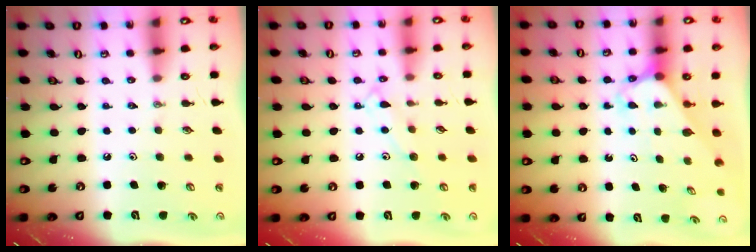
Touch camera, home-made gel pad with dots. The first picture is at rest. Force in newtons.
{"total": 9.0, "press": 8.9, "slide": 0.7}
{"total": 2.7, "press": 2.7, "slide": 0.2}